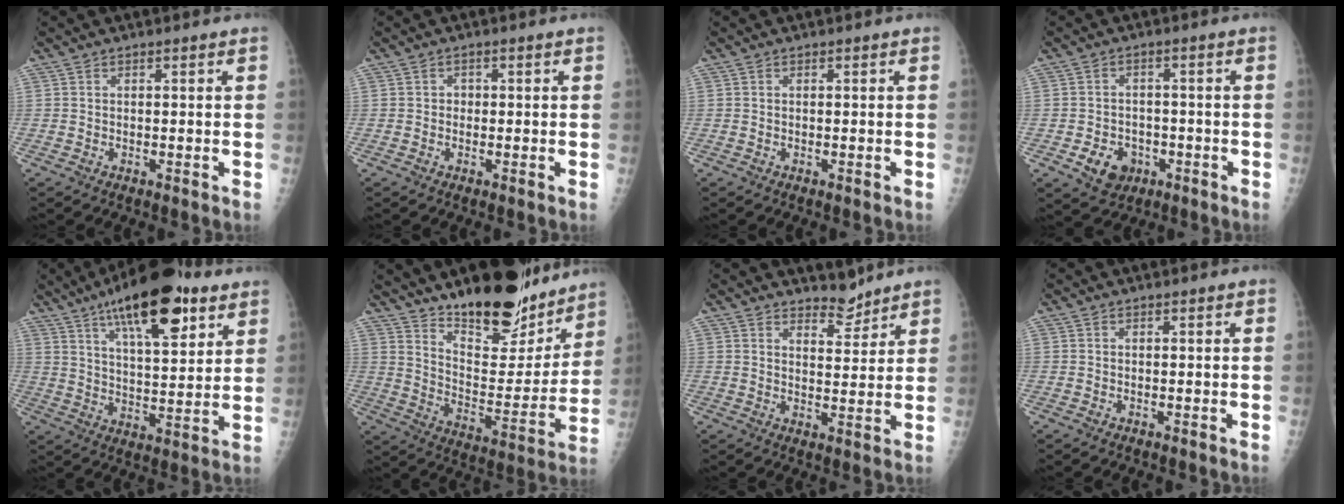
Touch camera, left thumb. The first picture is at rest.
{"total": 1.0, "force": [-0.1, 1.0, 0.4], "torque": [0.003, 0.004, -0.003]}
{"total": 0.0}
{"total": 6.2, "force": [-2.5, 5.0, 2.8], "torque": [-0.026, 0.014, -0.030]}
{"total": 19.8, "force": [11.3, 7.1, 14.7], "torque": [-0.203, -0.034, 0.178]}
{"total": 21.2, "force": [16.7, 7.6, 10.6], "torque": [-0.114, -0.110, 0.265]}
{"total": 4.3, "force": [4.0, 1.4, 0.5], "torque": [0.009, -0.037, 0.068]}
{"total": 0.0}